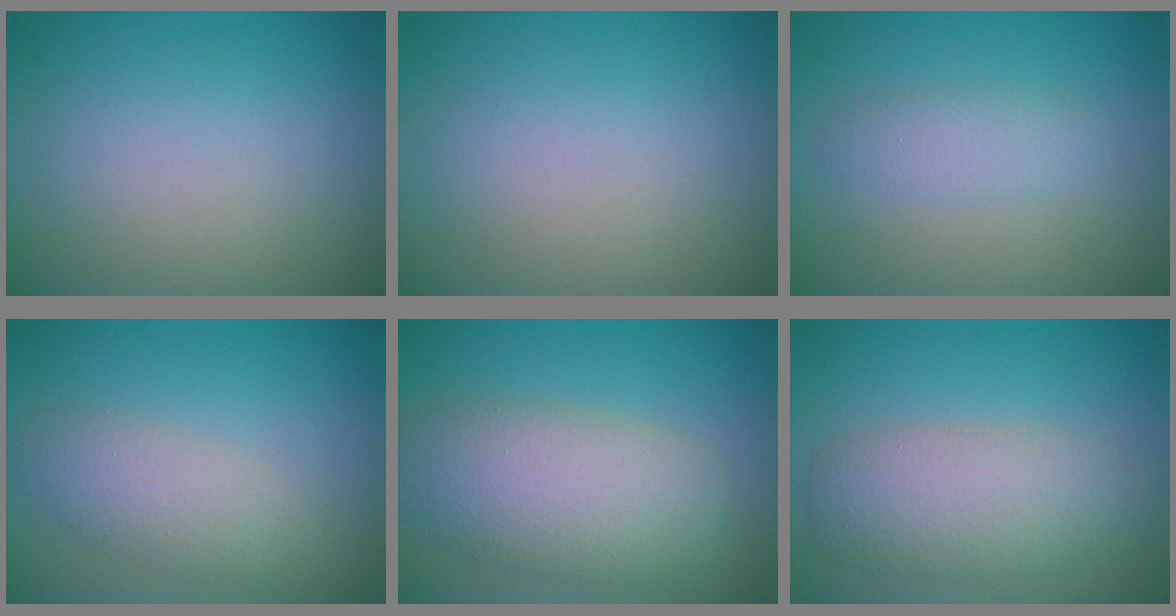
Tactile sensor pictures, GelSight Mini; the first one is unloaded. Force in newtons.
{"total": 0.0}
{"total": 1.9, "press": 1.9, "slide": 0.1}
{"total": 3.5, "press": 3.5, "slide": 0.2}
{"total": 7.7, "press": 7.7, "slide": 0.6}
{"total": 5.5, "press": 5.5, "slide": 0.2}